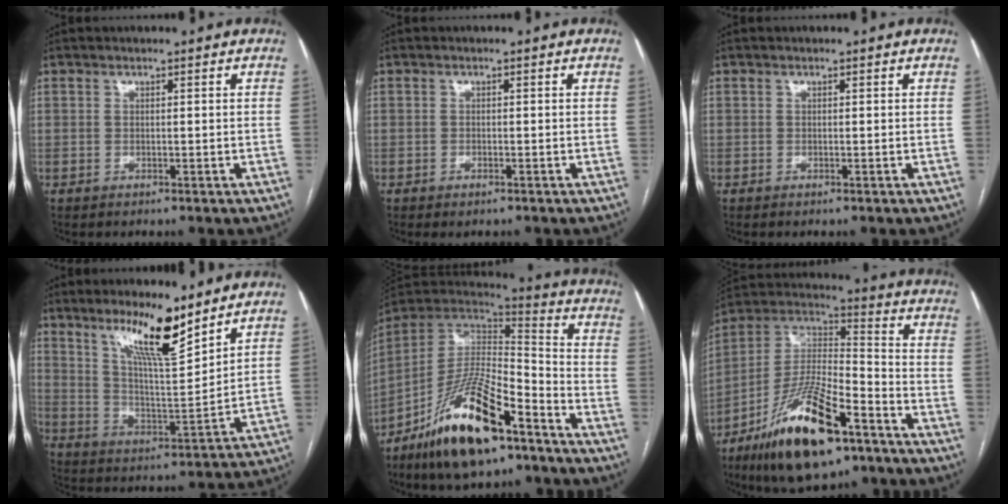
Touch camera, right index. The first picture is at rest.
{"total": 1.0, "force": [-0.7, 0.4, 0.6], "torque": [-0.011, -0.001, -0.006]}
{"total": 0.0}
{"total": 11.7, "force": [8.4, 1.2, 8.0], "torque": [-0.142, -0.014, 0.152]}
{"total": 20.0, "force": [-12.7, 5.6, 14.3], "torque": [-0.264, -0.001, -0.226]}
{"total": 20.0, "force": [-11.9, 5.5, 15.1], "torque": [-0.289, -0.007, -0.209]}